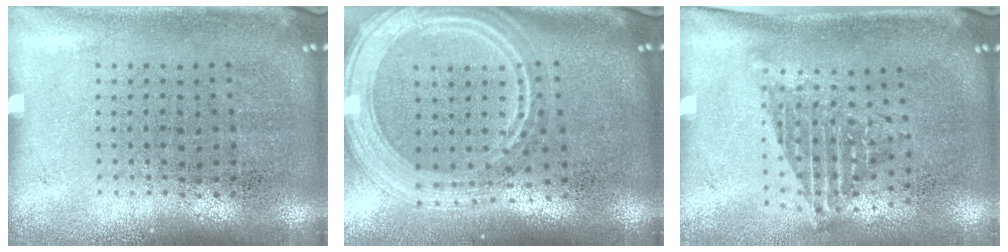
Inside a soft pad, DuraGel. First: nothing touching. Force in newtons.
{"total": 3.0, "press": 2.5, "slide": 1.7}
{"total": 1.3, "press": 1.0, "slide": 0.9}